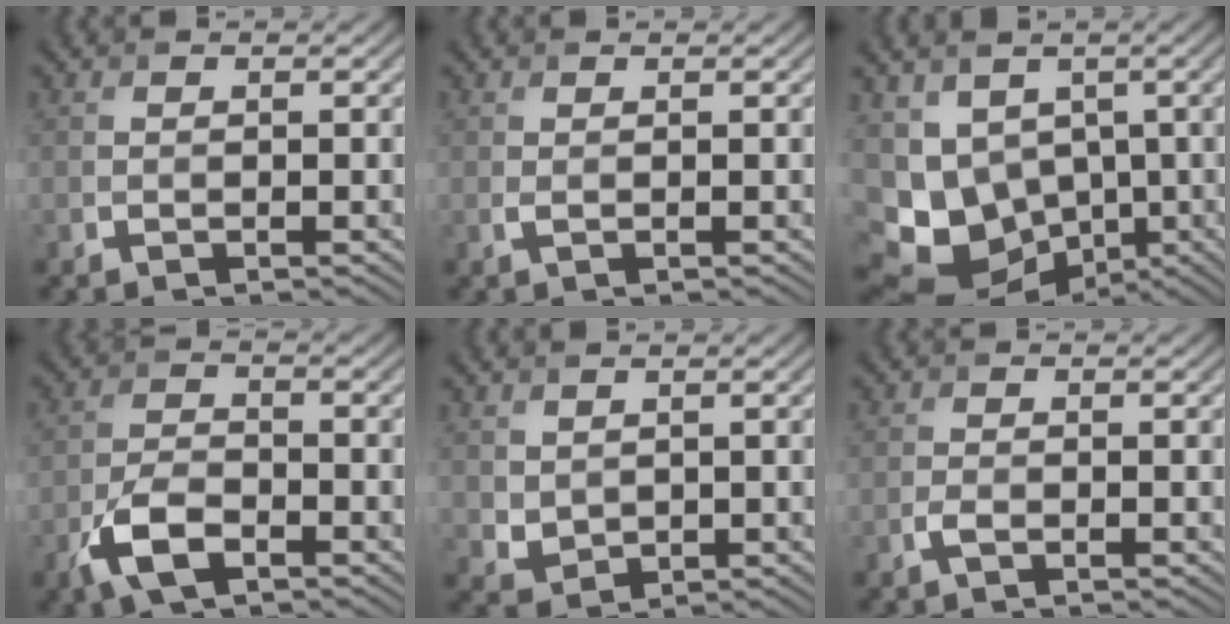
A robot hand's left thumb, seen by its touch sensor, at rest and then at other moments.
{"total": 0.6, "force": [0.2, 0.1, 0.5], "torque": [-0.014, 0.001, 0.004]}
{"total": 11.0, "force": [-0.9, 9.0, 6.2], "torque": [-0.149, -0.020, -0.001]}
{"total": 5.7, "force": [-3.1, 2.6, 4.0], "torque": [-0.088, -0.005, -0.068]}
{"total": 2.5, "force": [1.3, 1.9, 1.0], "torque": [-0.031, -0.007, 0.030]}
{"total": 1.1, "force": [-0.6, 0.3, 0.8], "torque": [-0.021, 0.000, -0.012]}